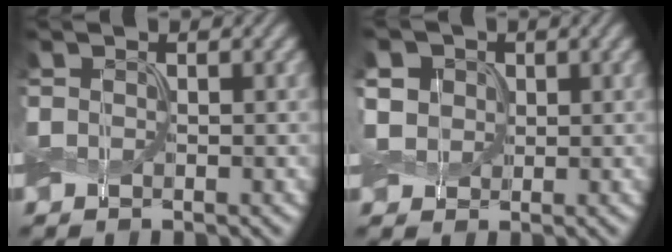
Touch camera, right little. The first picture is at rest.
{"total": 5.8, "force": [2.0, 4.8, 2.6], "torque": [-0.081, 0.020, 0.025]}